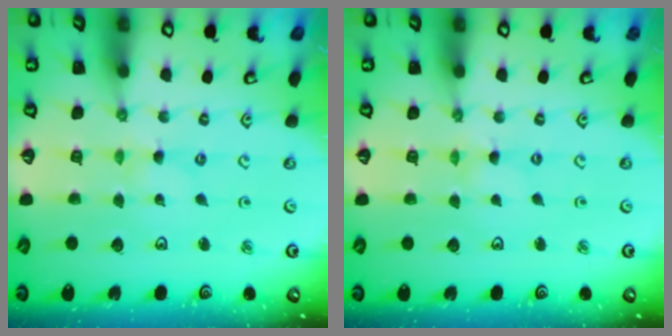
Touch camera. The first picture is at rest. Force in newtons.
{"total": 0.0}